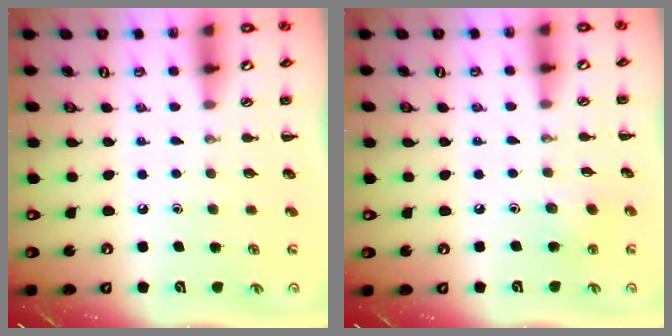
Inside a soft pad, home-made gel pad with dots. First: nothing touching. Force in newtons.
{"total": 4.1, "press": 3.9, "slide": 1.2}